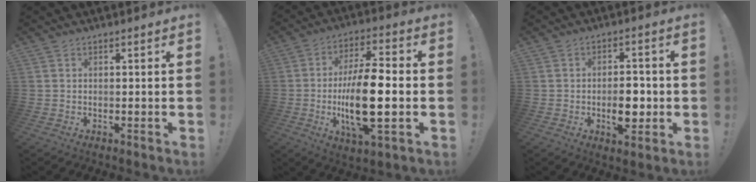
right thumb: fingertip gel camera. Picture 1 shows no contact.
{"total": 21.0, "force": [-2.2, 7.1, 19.6], "torque": [-0.381, -0.010, -0.040]}
{"total": 8.1, "force": [-1.6, 4.7, 6.3], "torque": [-0.092, 0.008, -0.027]}